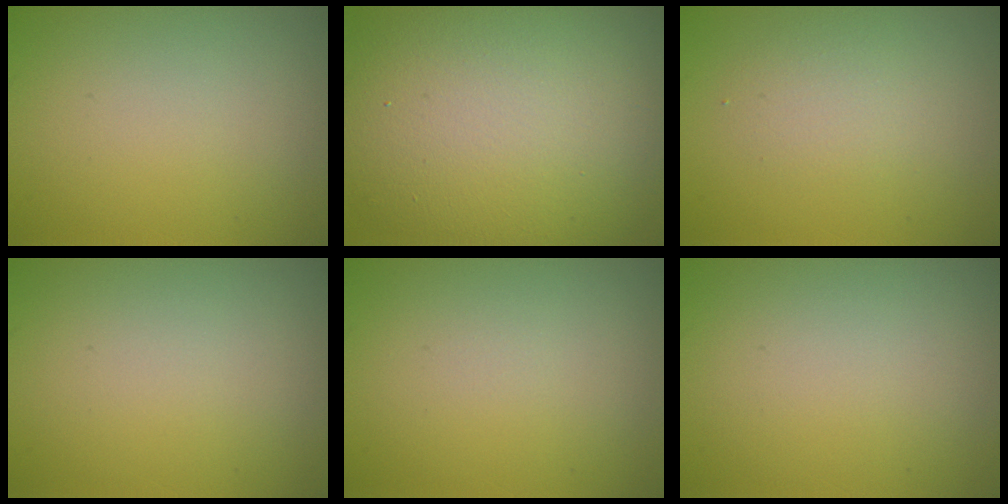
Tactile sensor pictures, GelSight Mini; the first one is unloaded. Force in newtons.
{"total": 17.0, "press": 17.0, "slide": 1.0}
{"total": 2.0, "press": 2.0, "slide": 0.1}
{"total": 0.0}
{"total": 0.0}
{"total": 0.0}